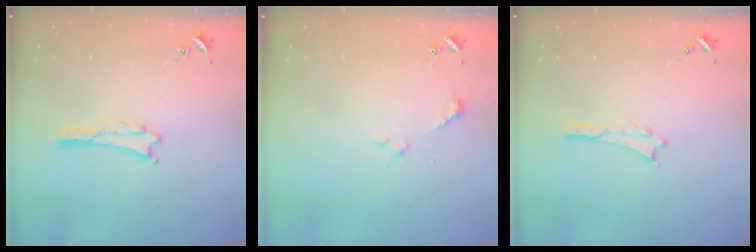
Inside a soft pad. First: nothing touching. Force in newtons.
{"total": 2.3, "press": 2.3, "slide": 0.1}
{"total": 0.0}